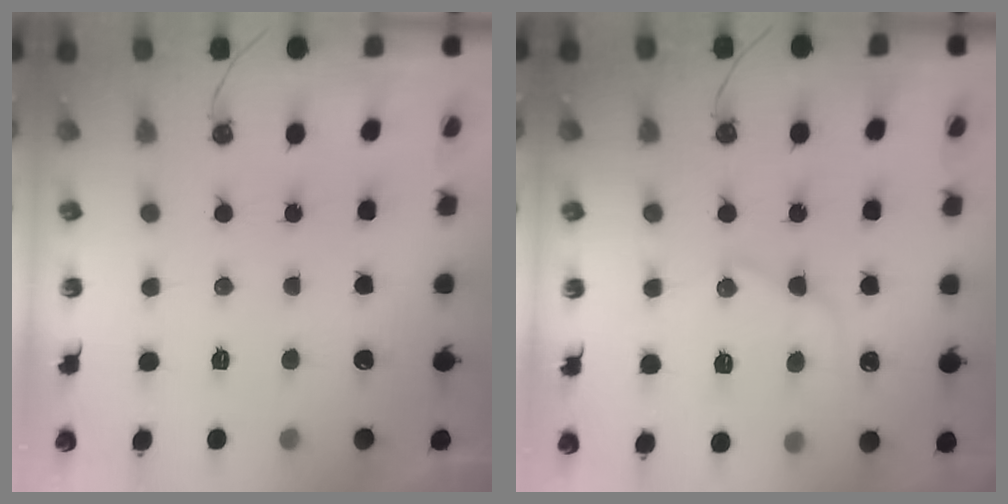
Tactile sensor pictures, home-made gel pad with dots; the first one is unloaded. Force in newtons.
{"total": 12.8, "press": 12.8, "slide": 1.0}